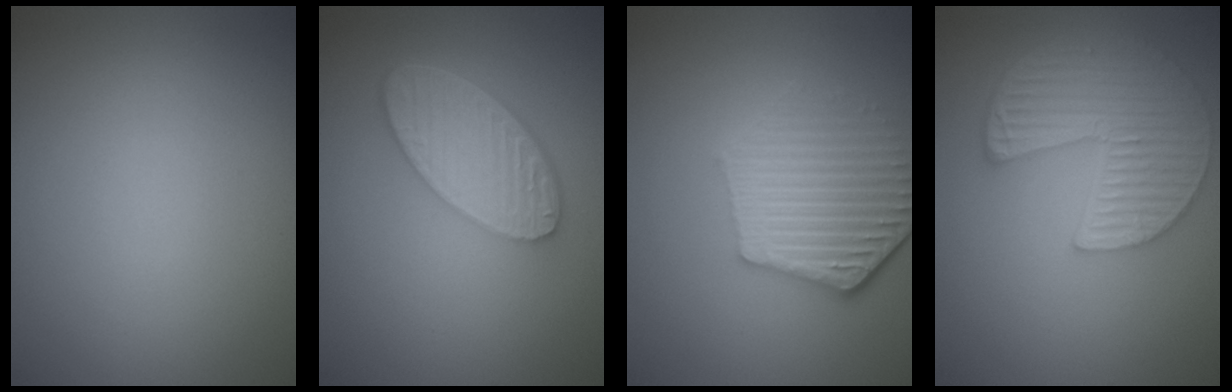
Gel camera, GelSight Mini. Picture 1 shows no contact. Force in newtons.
{"total": 5.9, "press": 4.5, "slide": 3.8}
{"total": 5.5, "press": 4.3, "slide": 3.5}
{"total": 6.2, "press": 4.7, "slide": 4.0}